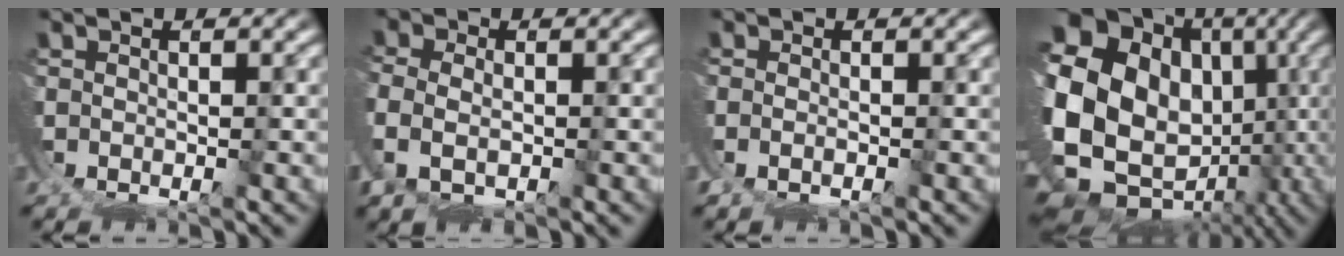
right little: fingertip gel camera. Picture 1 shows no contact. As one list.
[{"total": 2.9, "force": [0.2, 2.1, 2.0], "torque": [-0.061, -0.009, 0.010]}, {"total": 1.2, "force": [-0.4, 0.6, 0.9], "torque": [-0.023, -0.008, -0.002]}, {"total": 19.7, "force": [-1.4, 15.5, 12.1], "torque": [-0.254, -0.059, 0.000]}]